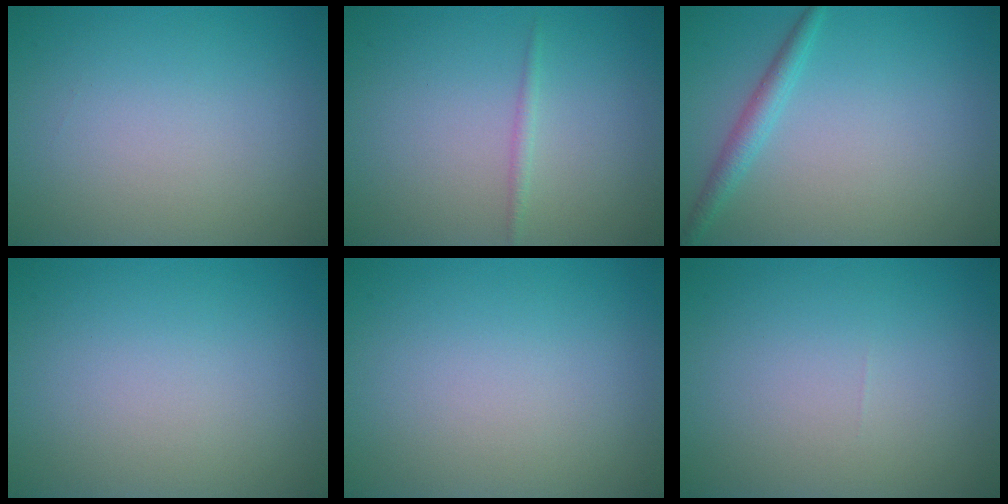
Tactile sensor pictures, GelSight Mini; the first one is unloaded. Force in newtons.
{"total": 0.8, "press": 0.8, "slide": 0.1}
{"total": 1.9, "press": 1.9, "slide": 0.1}
{"total": 0.0}
{"total": 0.0}
{"total": 0.0}